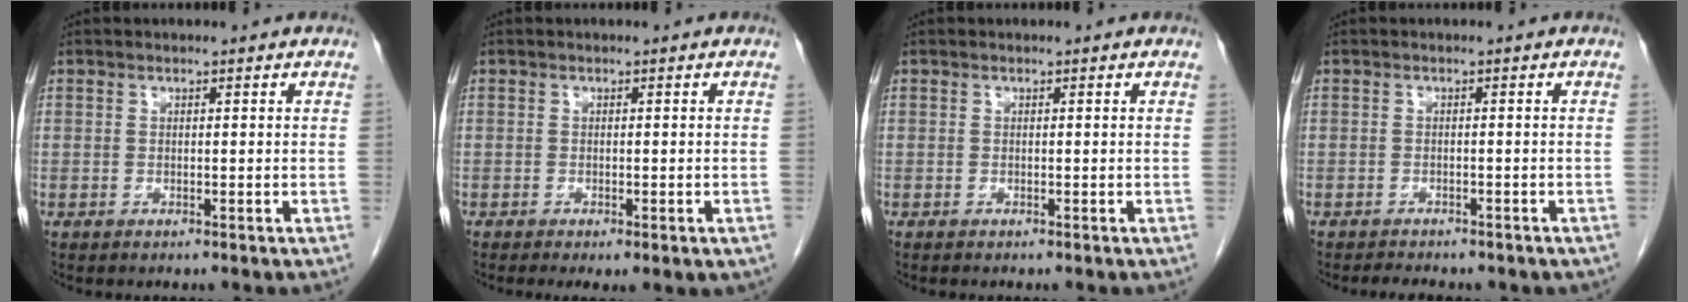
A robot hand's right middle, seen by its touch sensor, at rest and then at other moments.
{"total": 4.4, "force": [-2.7, 1.3, 3.2], "torque": [-0.037, -0.012, -0.036]}
{"total": 0.0}
{"total": 6.1, "force": [-5.1, 2.1, 2.6], "torque": [-0.040, -0.003, -0.053]}